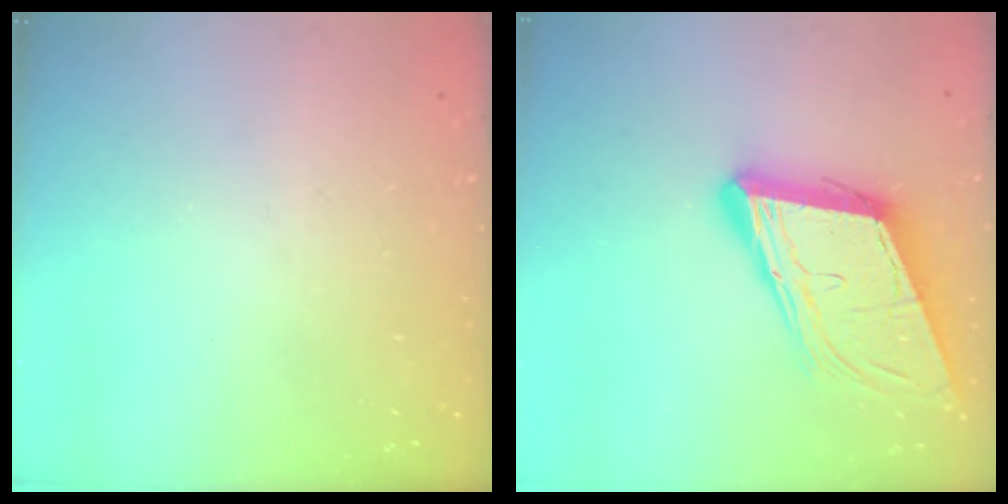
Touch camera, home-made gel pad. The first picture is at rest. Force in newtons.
{"total": 15.9, "press": 15.4, "slide": 4.0}